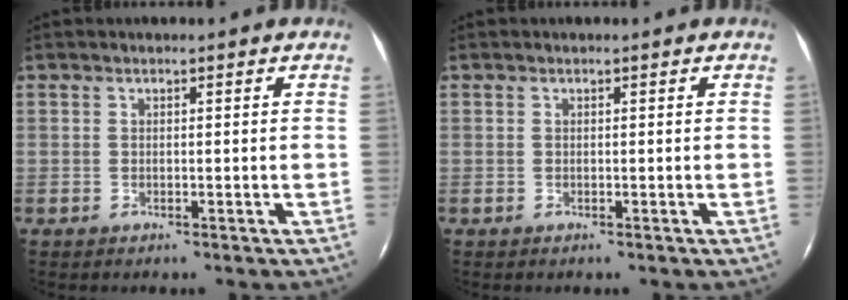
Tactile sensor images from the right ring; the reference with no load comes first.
{"total": 0.0}